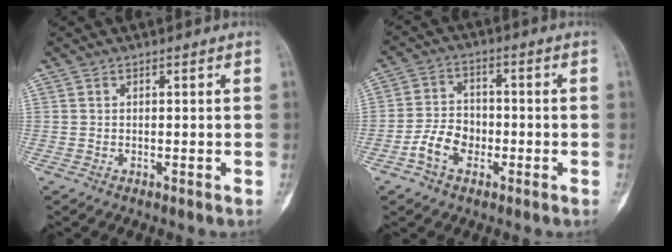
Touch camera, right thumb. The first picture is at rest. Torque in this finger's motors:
{"motor_torque": [0.51, 0.17, 0.81, -0.36, 0.02]}